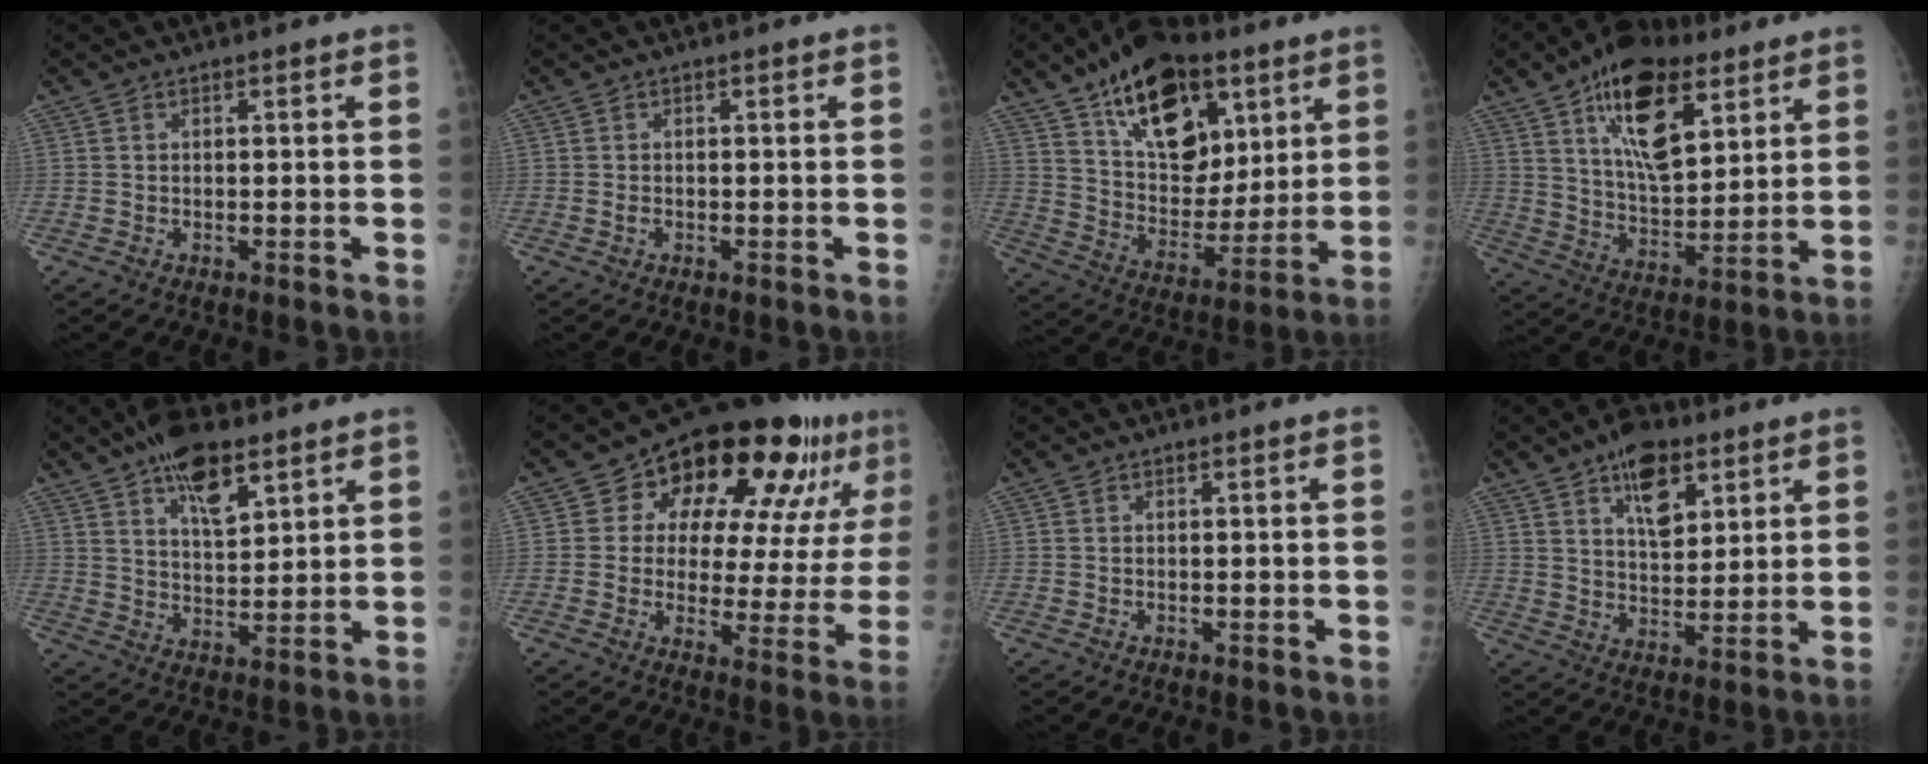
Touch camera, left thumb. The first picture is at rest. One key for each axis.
{"total": 0.7, "fx": -0.2, "fy": 0.5, "fz": 0.5, "tx": -0.005, "ty": 0.001, "tz": -0.004}
{"total": 21.6, "fx": 11.5, "fy": 12.5, "fz": 13.3, "tx": -0.168, "ty": -0.048, "tz": 0.195}
{"total": 19.2, "fx": 9.6, "fy": 9.4, "fz": 13.7, "tx": -0.189, "ty": -0.039, "tz": 0.165}
{"total": 11.0, "fx": 6.7, "fy": 4.6, "fz": 7.4, "tx": -0.104, "ty": -0.029, "tz": 0.114}
{"total": 21.3, "fx": 11.1, "fy": 9.9, "fz": 15.2, "tx": -0.166, "ty": -0.017, "tz": 0.155}
{"total": 0.0}
{"total": 10.5, "fx": 5.6, "fy": 5.6, "fz": 6.9, "tx": -0.085, "ty": -0.026, "tz": 0.092}